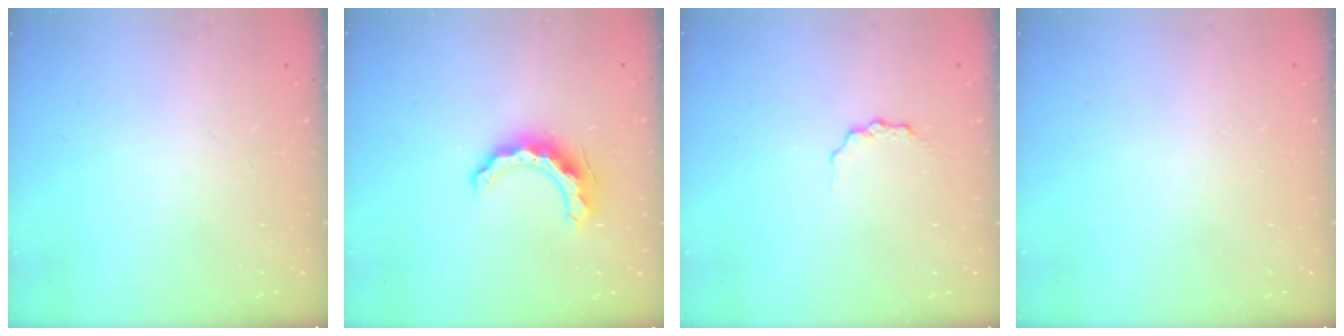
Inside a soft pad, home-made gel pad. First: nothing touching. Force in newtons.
{"total": 10.7, "press": 10.7, "slide": 0.7}
{"total": 2.6, "press": 2.6, "slide": 0.4}
{"total": 1.6, "press": 1.6, "slide": 0.1}